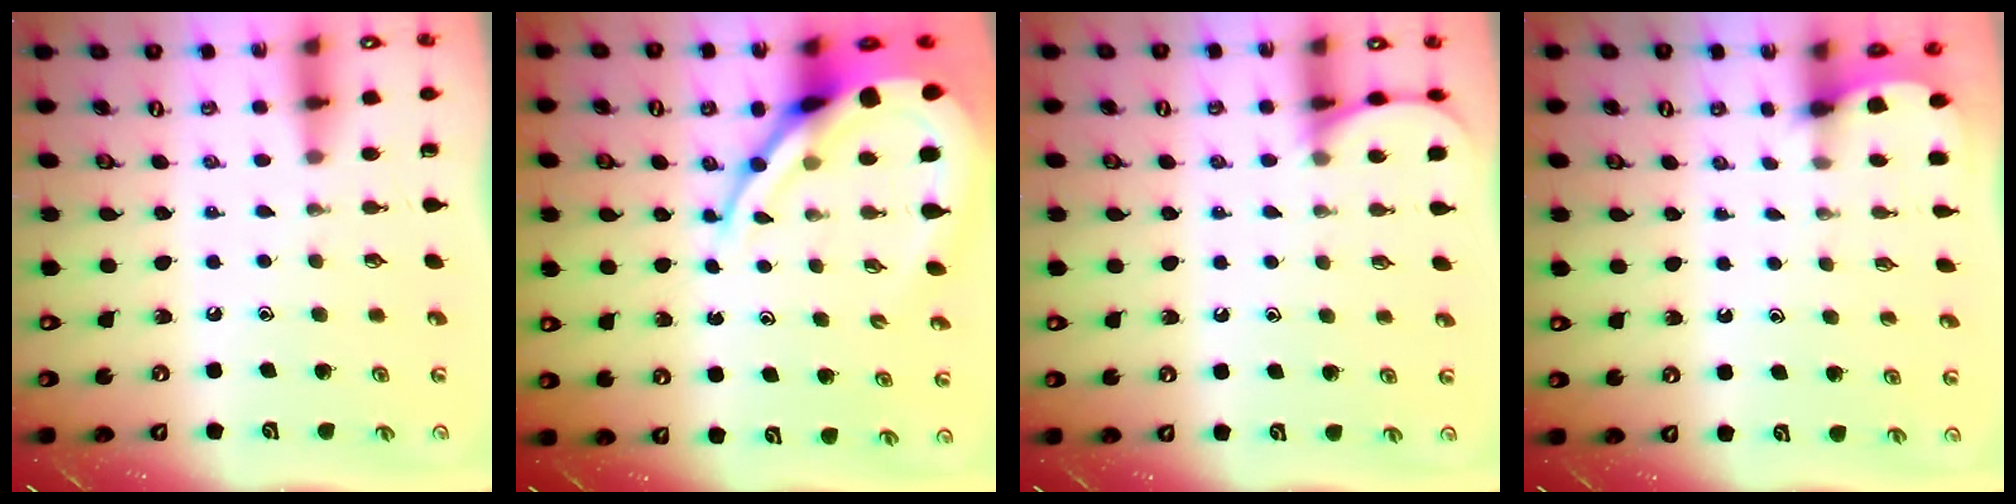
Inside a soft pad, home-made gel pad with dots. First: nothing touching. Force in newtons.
{"total": 12.8, "press": 12.8, "slide": 1.3}
{"total": 5.7, "press": 5.7, "slide": 0.6}
{"total": 1.0, "press": 0.9, "slide": 0.1}